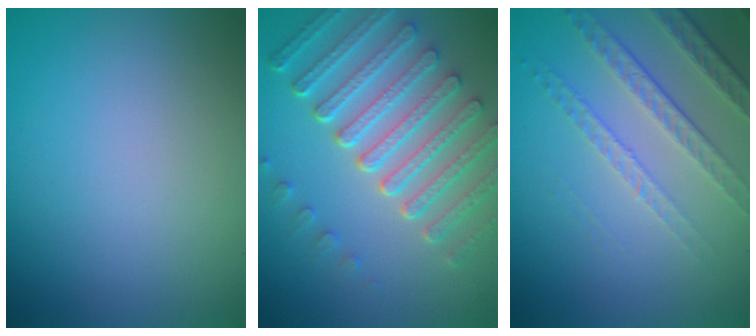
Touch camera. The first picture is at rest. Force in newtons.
{"total": 7.3, "press": 5.5, "slide": 4.9}
{"total": 4.7, "press": 3.3, "slide": 3.3}